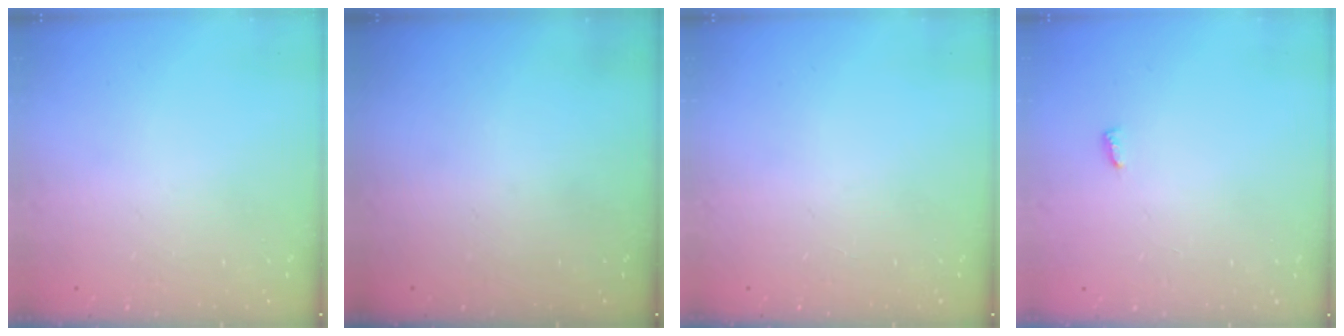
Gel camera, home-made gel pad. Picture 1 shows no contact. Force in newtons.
{"total": 0.0}
{"total": 0.0}
{"total": 2.8, "press": 2.8, "slide": 0.4}